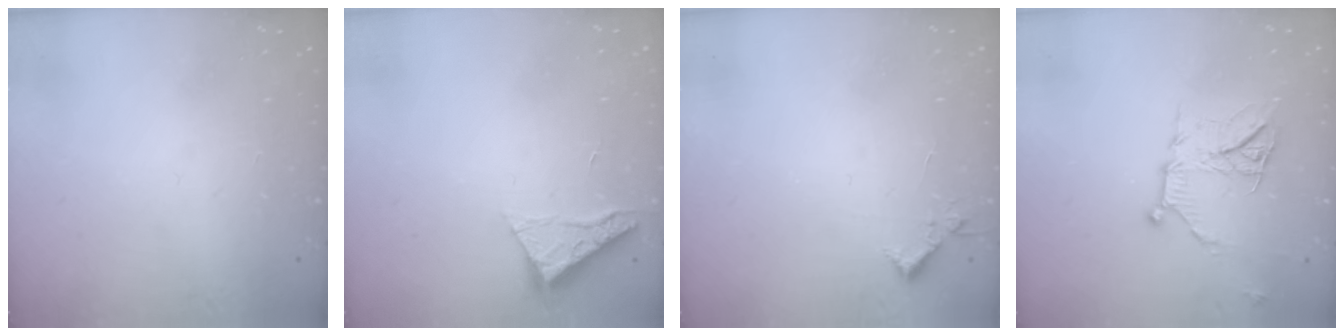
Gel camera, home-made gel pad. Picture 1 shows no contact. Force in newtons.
{"total": 5.3, "press": 5.3, "slide": 0.5}
{"total": 4.4, "press": 4.4, "slide": 0.5}
{"total": 11.9, "press": 11.9, "slide": 0.1}